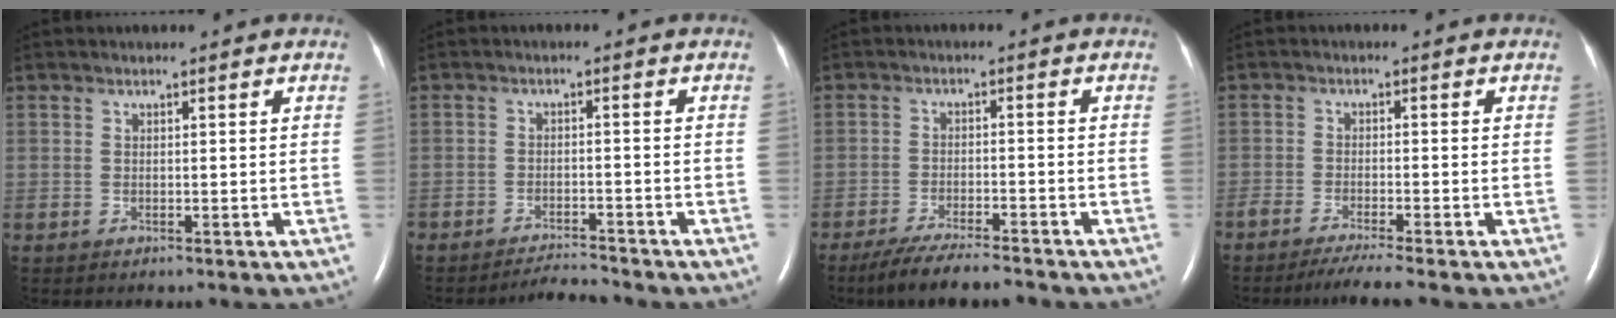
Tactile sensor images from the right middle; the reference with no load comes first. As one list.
[{"total": 3.1, "force": [-3.1, -0.5, 0.0], "torque": [-0.005, -0.016, -0.050]}, {"total": 8.3, "force": [-7.4, 0.7, 3.8], "torque": [-0.064, -0.021, -0.123]}, {"total": 5.2, "force": [-4.3, -0.5, 2.9], "torque": [-0.044, -0.013, -0.074]}]